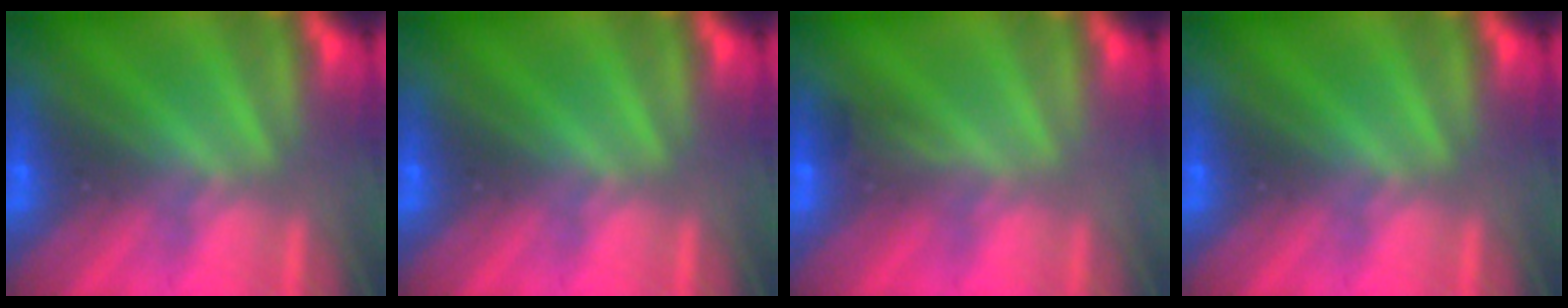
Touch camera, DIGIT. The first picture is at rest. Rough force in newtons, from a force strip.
{"total": 0.0}
{"total": 2.9}
{"total": 0.0}